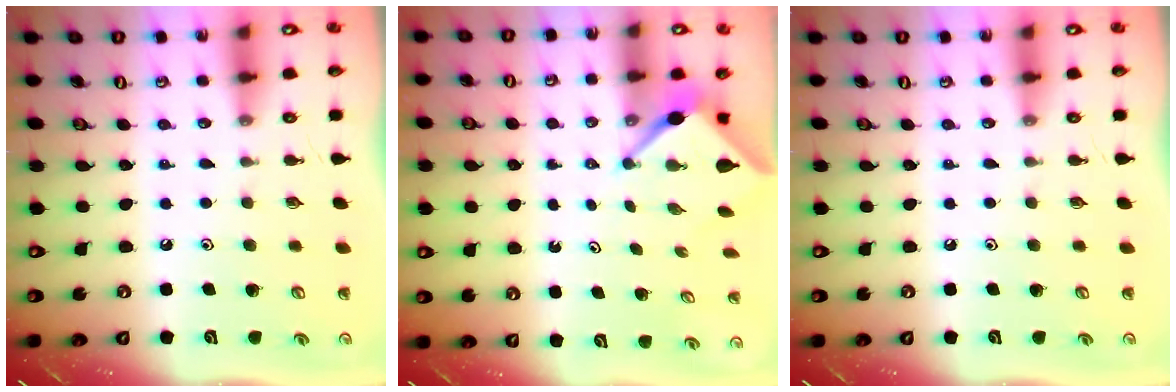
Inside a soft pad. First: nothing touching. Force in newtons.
{"total": 3.3, "press": 3.3, "slide": 0.2}
{"total": 0.0}